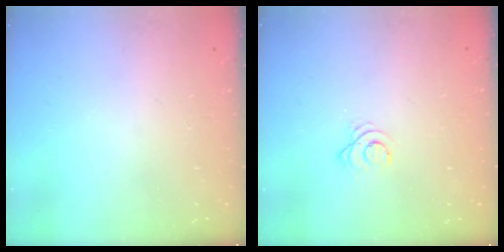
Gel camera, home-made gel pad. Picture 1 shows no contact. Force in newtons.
{"total": 2.7, "press": 2.7, "slide": 0.3}